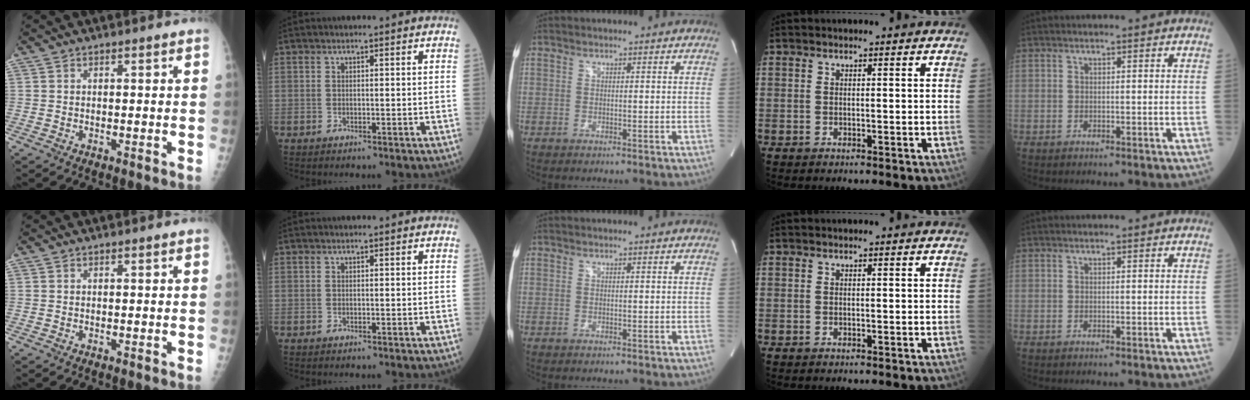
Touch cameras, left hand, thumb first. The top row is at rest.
{}